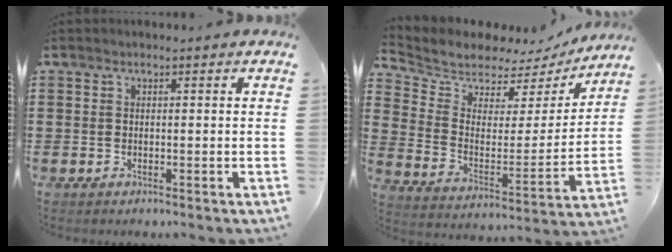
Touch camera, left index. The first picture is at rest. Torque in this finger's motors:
{"motor_torque": [1.46, -0.68, 0.26, 0.01]}